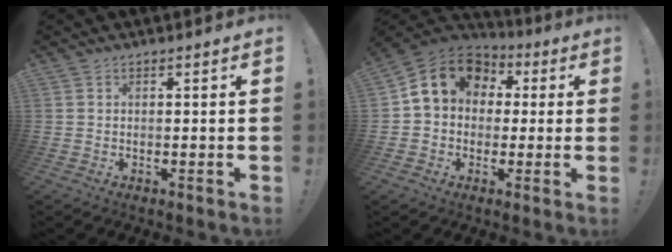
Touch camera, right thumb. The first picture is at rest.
{"total": 14.3, "force": [3.7, 11.0, 8.4], "torque": [-0.123, 0.006, 0.072]}